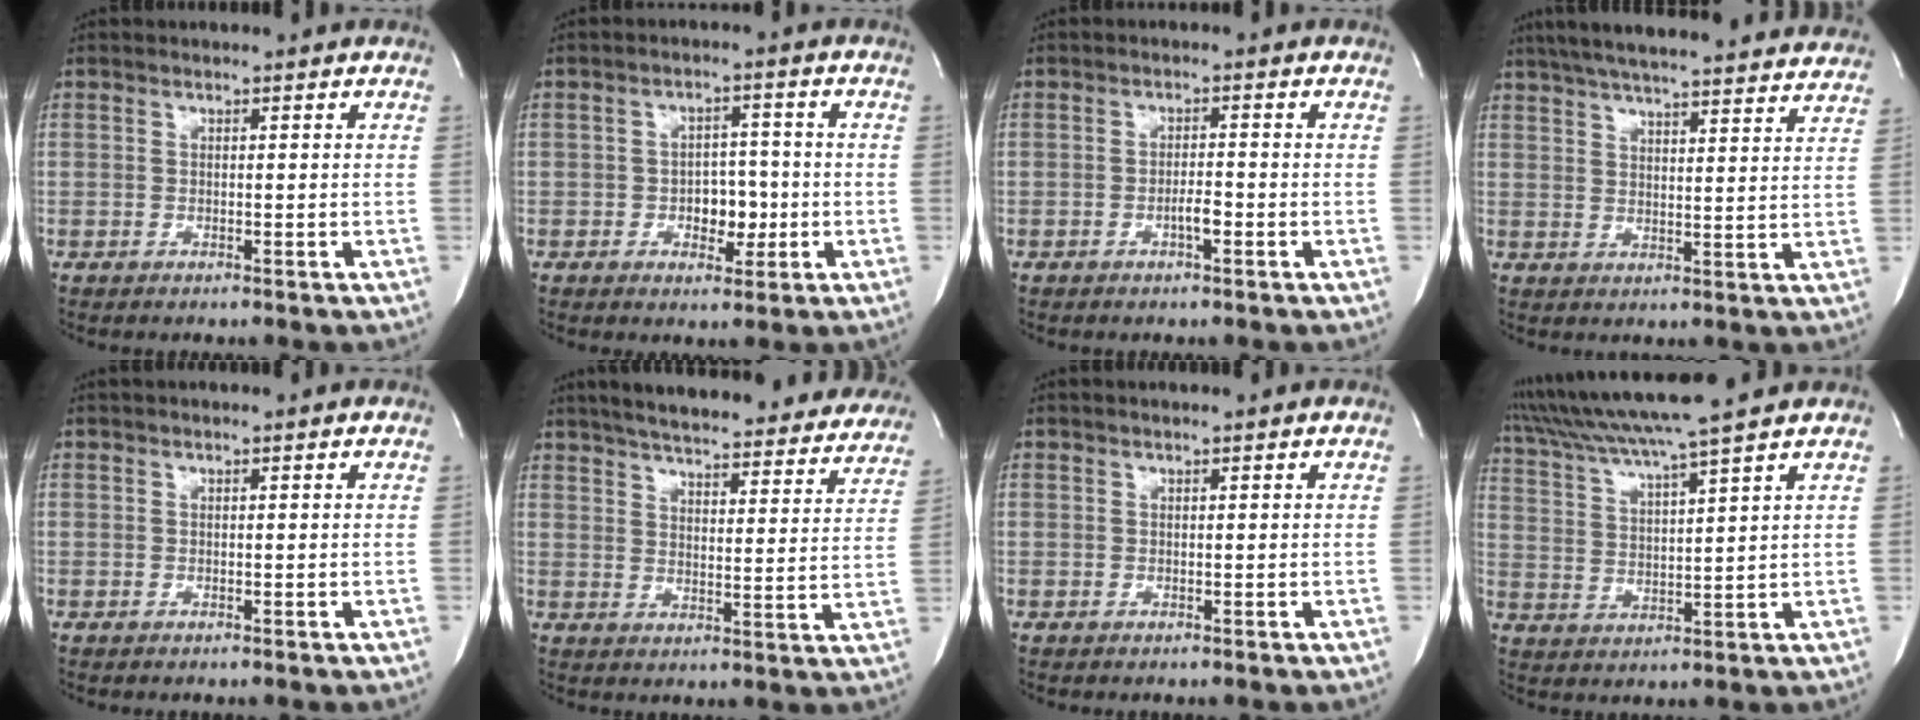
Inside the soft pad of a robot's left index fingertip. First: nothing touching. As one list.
[{"total": 4.7, "force": [-1.3, 3.0, 3.4], "torque": [-0.046, 0.003, -0.017]}, {"total": 2.1, "force": [-1.2, 0.3, 1.7], "torque": [-0.033, -0.003, -0.021]}, {"total": 28.7, "force": [25.7, 3.4, 12.2], "torque": [-0.207, -0.009, 0.325]}, {"total": 0.7, "force": [0.6, -0.1, 0.4], "torque": [-0.009, 0.016, 0.013]}, {"total": 32.4, "force": [29.0, 6.5, 13.0], "torque": [-0.213, -0.041, 0.352]}, {"total": 0.8, "force": [0.6, -0.1, 0.4], "torque": [-0.010, 0.007, 0.013]}, {"total": 13.4, "force": [11.5, -1.5, 6.7], "torque": [-0.133, 0.015, 0.195]}]